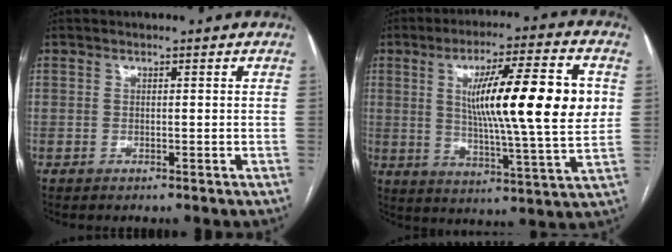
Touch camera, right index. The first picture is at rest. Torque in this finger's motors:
{"motor_torque": [2.14, 0.00, 1.05, 0.21]}